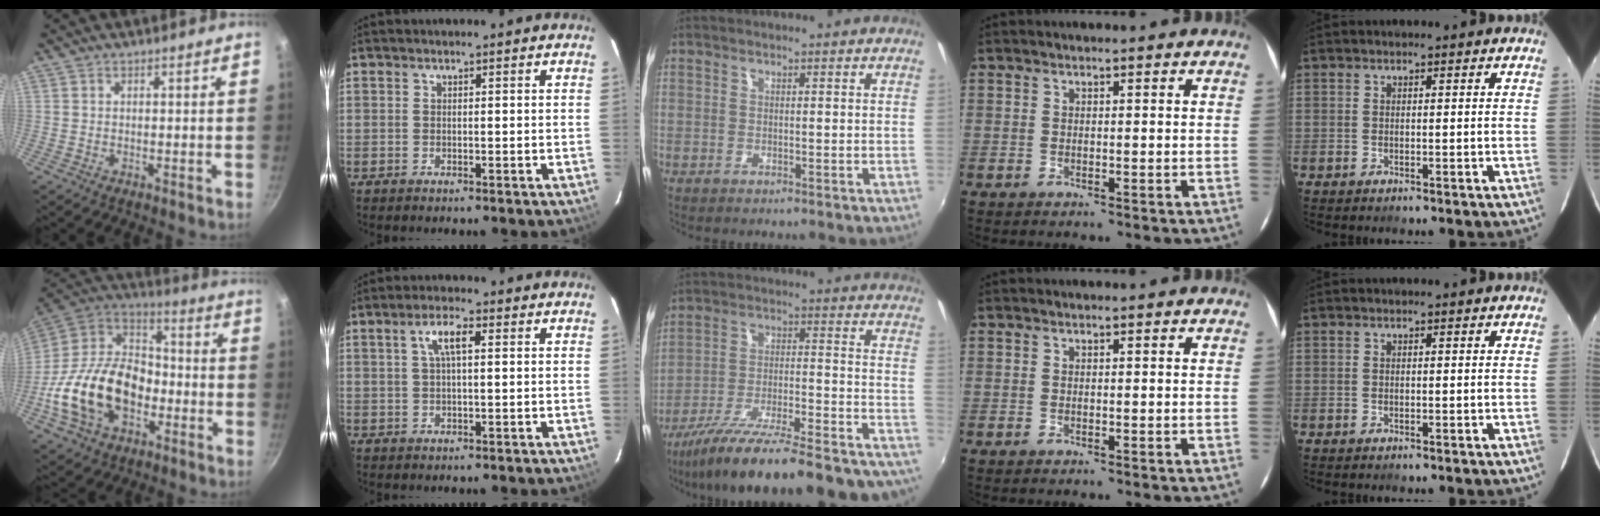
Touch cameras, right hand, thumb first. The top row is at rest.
{"thumb": {"total": 23.2, "force": [-6.8, 15.6, 15.8], "torque": [-0.267, 0.055, -0.131]}, "index": {"total": 4.6, "force": [1.3, 1.3, 4.2], "torque": [-0.082, 0.011, 0.026]}, "middle": {"total": 31.0, "force": [-27.5, 4.2, 13.7], "torque": [-0.207, -0.057, -0.383]}}